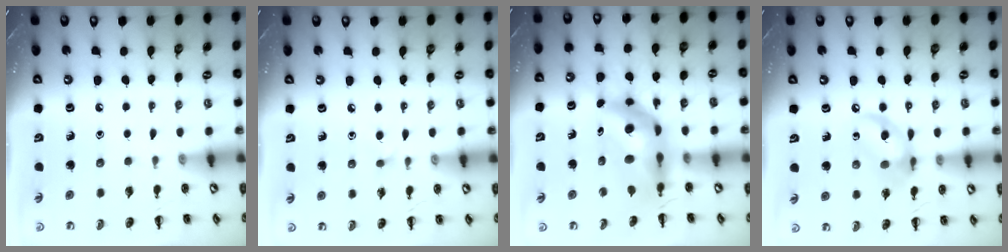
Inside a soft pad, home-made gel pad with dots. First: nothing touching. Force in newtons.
{"total": 3.9, "press": 3.7, "slide": 1.4}
{"total": 9.1, "press": 8.7, "slide": 2.7}
{"total": 12.3, "press": 12.0, "slide": 2.5}